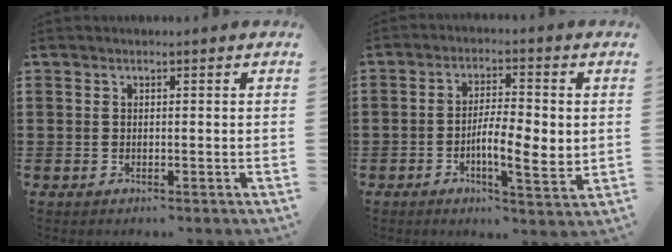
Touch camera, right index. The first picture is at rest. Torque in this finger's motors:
{"motor_torque": [0.29, -0.23, 0.31, 0.13]}